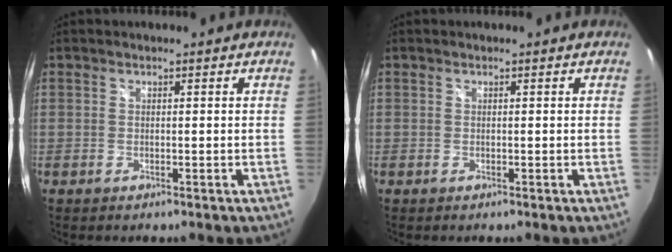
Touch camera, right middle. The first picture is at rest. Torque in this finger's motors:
{"motor_torque": [0.03, 0.00, 0.00, 0.00]}